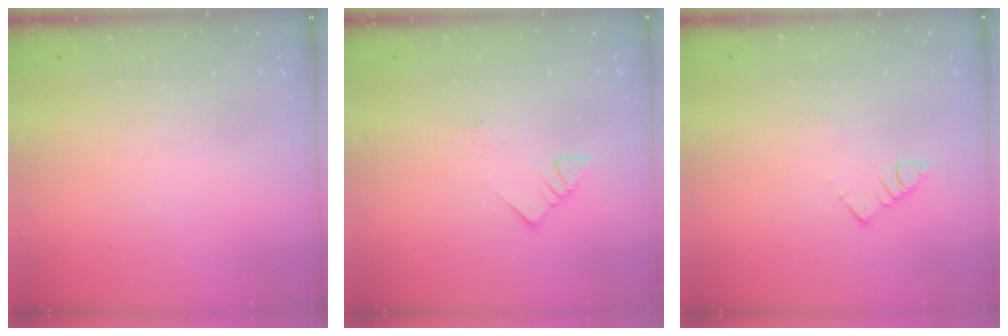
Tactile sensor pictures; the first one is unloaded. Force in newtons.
{"total": 3.6, "press": 3.6, "slide": 0.6}
{"total": 2.5, "press": 2.5, "slide": 0.3}